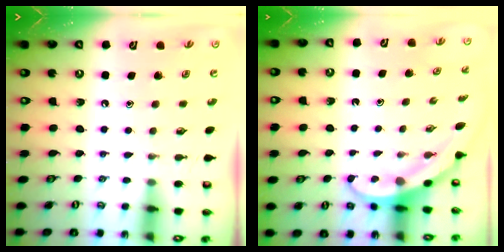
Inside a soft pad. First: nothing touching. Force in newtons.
{"total": 3.6, "press": 3.6, "slide": 0.1}